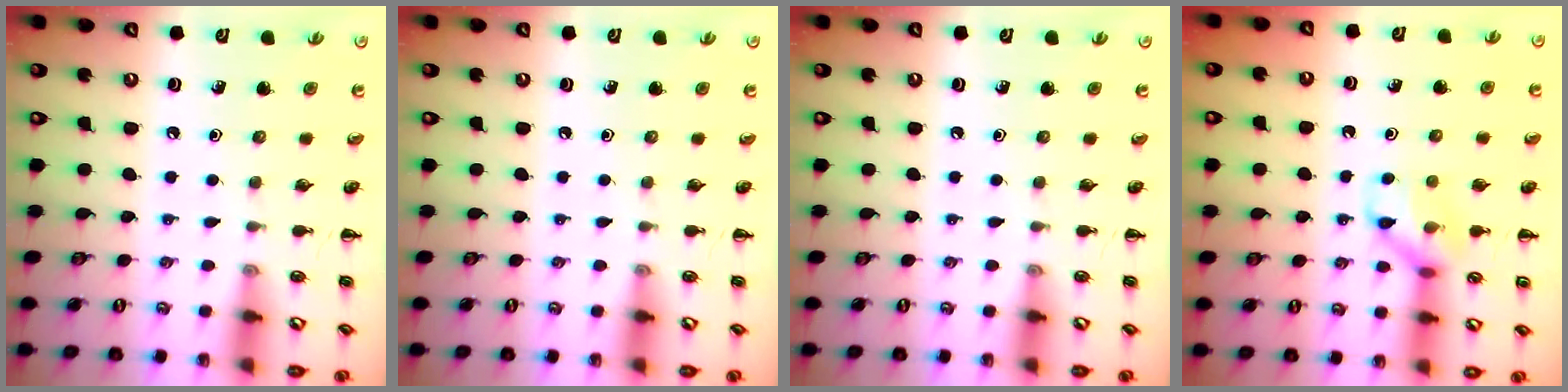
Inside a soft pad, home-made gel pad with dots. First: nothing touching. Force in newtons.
{"total": 0.0}
{"total": 0.0}
{"total": 10.3, "press": 10.3, "slide": 1.0}